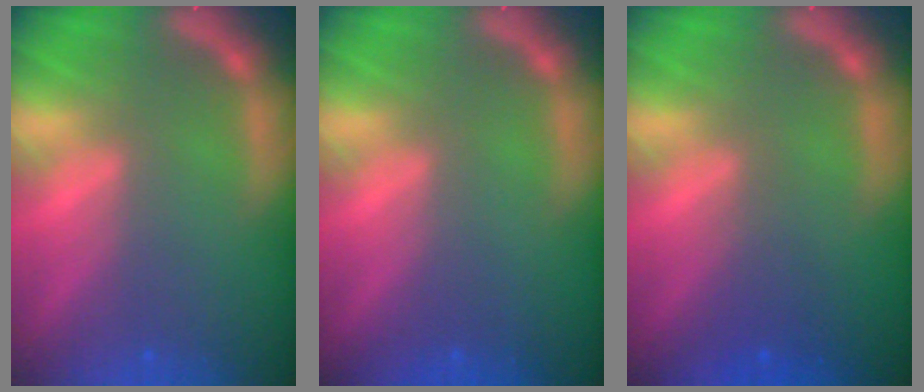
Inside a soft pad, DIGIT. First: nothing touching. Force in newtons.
{"total": 0.0}
{"total": 2.0}